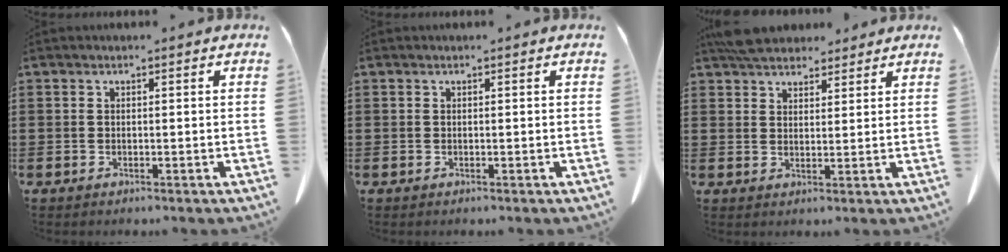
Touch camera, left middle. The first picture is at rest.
{"total": 0.0}
{"total": 5.0, "force": [4.6, 1.5, 1.3], "torque": [-0.038, -0.004, 0.091]}